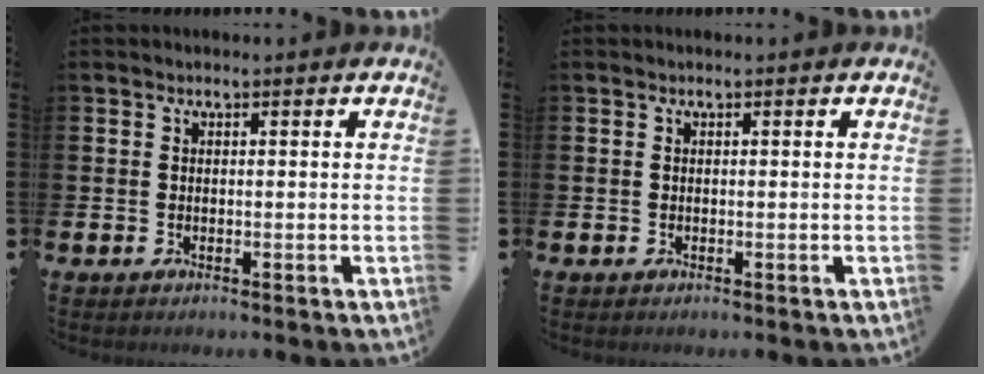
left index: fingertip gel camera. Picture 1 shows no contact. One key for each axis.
{"total": 0.0}